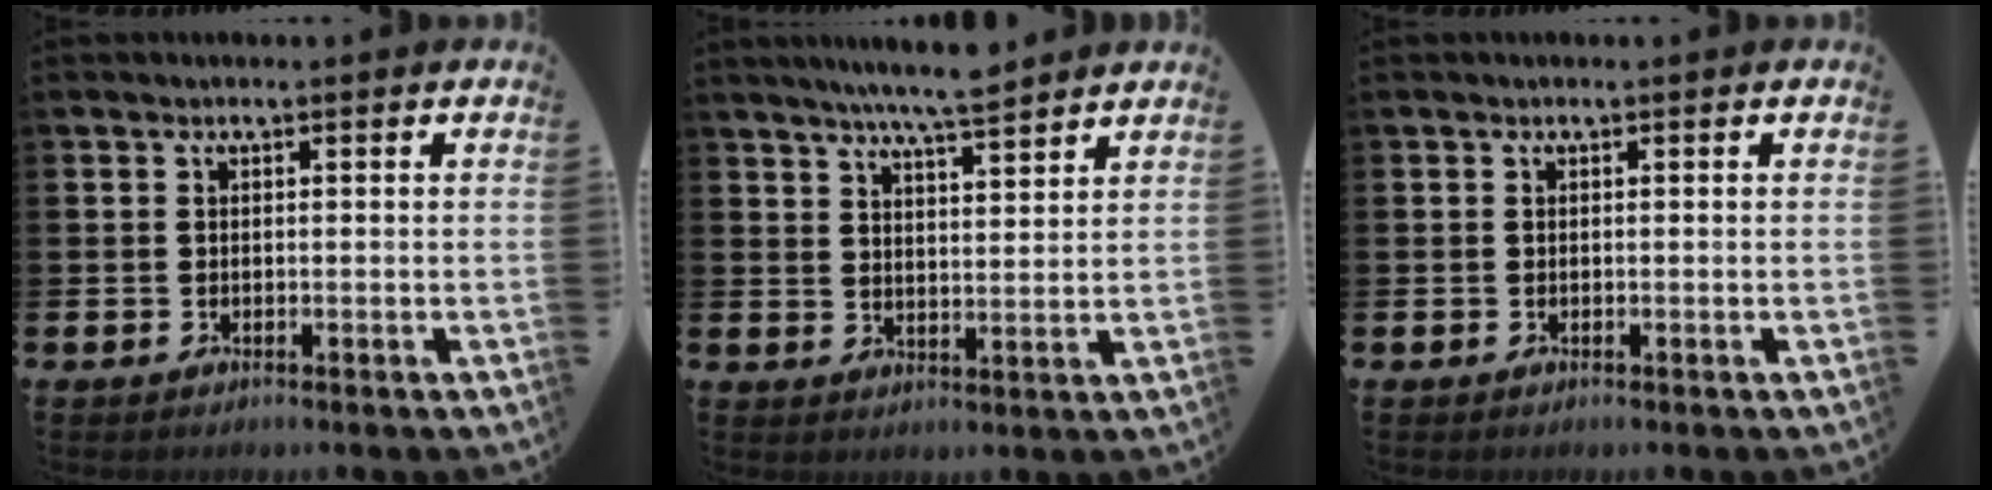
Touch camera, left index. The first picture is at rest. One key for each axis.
{"total": 6.4, "fx": 6.2, "fy": -0.2, "fz": 1.9, "tx": -0.044, "ty": -0.029, "tz": 0.108}
{"total": 0.0}